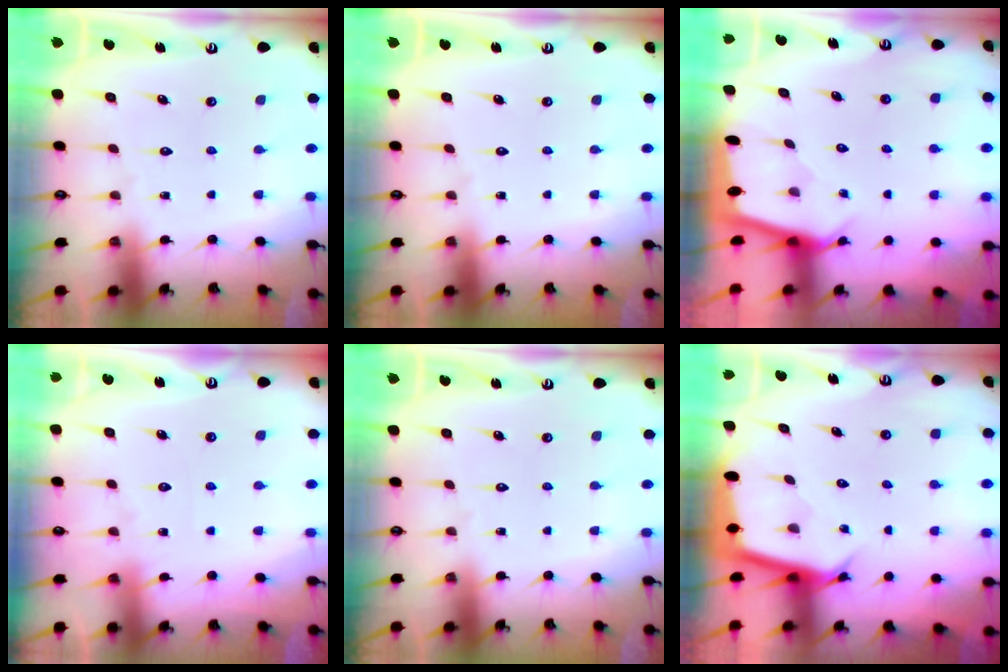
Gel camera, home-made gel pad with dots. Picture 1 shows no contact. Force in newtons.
{"total": 0.0}
{"total": 2.1, "press": 2.1, "slide": 0.2}
{"total": 3.2, "press": 3.2, "slide": 0.6}
{"total": 0.0}
{"total": 2.9, "press": 2.9, "slide": 0.1}